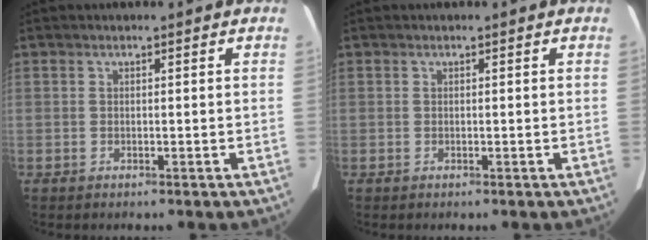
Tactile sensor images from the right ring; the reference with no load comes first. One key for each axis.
{"total": 0.0}